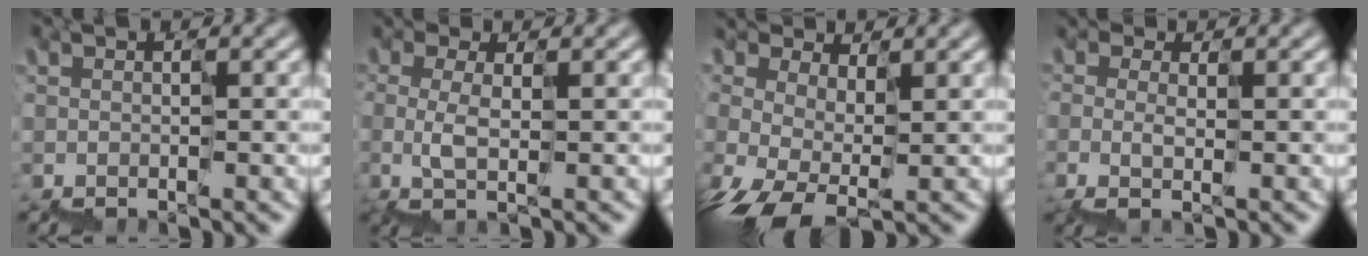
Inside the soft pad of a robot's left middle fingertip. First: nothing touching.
{"total": 1.2, "force": [0.3, 0.5, 1.1], "torque": [-0.031, 0.006, 0.010]}
{"total": 3.3, "force": [-0.9, 2.1, 2.4], "torque": [-0.072, -0.009, -0.005]}
{"total": 0.6, "force": [0.0, 0.4, 0.5], "torque": [-0.013, 0.001, 0.004]}